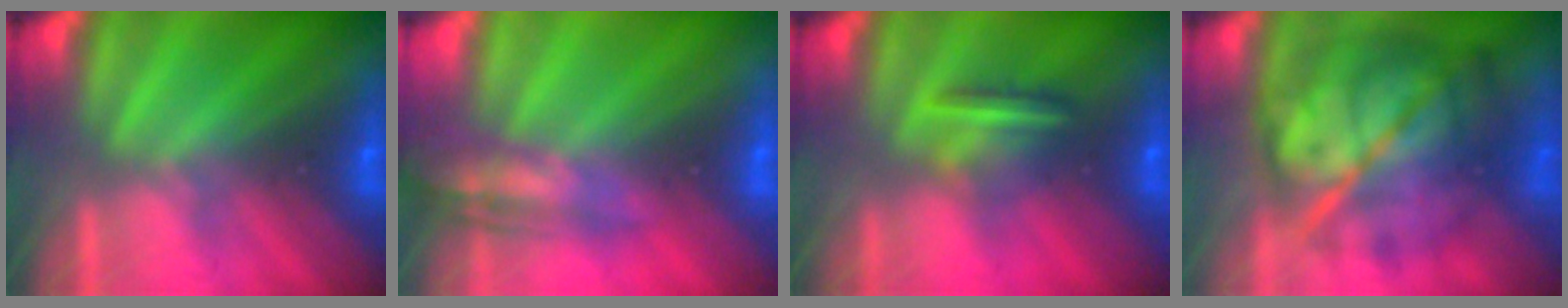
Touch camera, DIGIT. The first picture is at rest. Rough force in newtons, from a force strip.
{"total": 2.6}
{"total": 7.2}
{"total": 7.6}